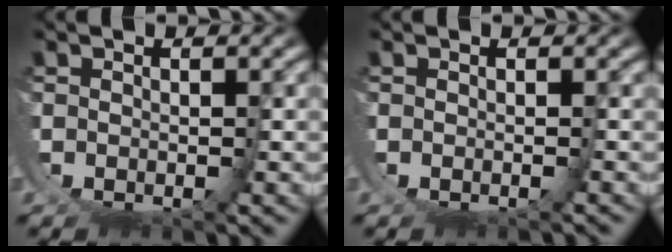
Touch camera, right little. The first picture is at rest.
{"total": 0.6, "force": [0.0, -0.5, -0.3], "torque": [0.004, 0.004, -0.003]}